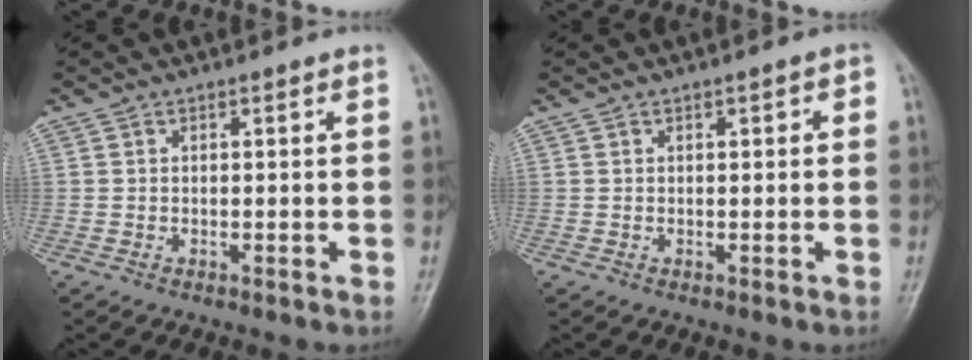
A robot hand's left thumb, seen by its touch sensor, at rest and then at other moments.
{"total": 1.8, "force": [0.4, 0.9, 1.5], "torque": [-0.014, 0.003, 0.002]}